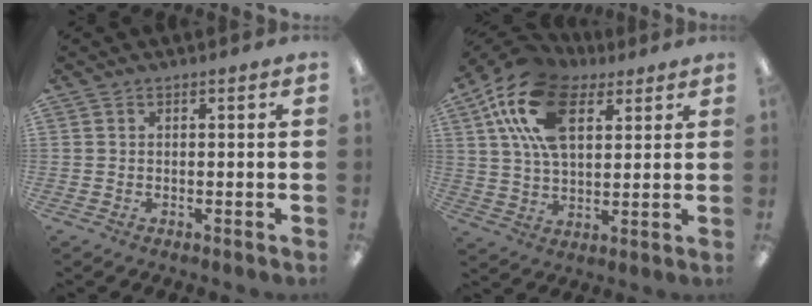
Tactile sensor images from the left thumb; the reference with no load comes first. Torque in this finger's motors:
{"motor_torque": [-0.06, 0.36, 1.40, -1.36, 0.68]}